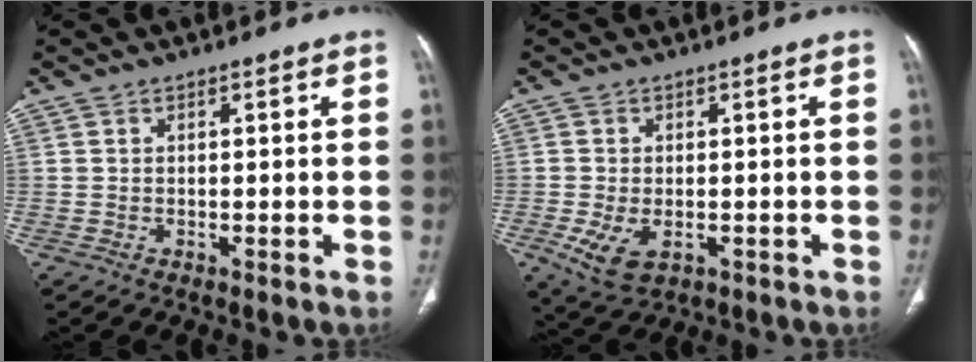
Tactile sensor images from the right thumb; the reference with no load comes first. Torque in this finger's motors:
{"motor_torque": [0.59, 1.15, -0.09, -0.08, 0.17]}